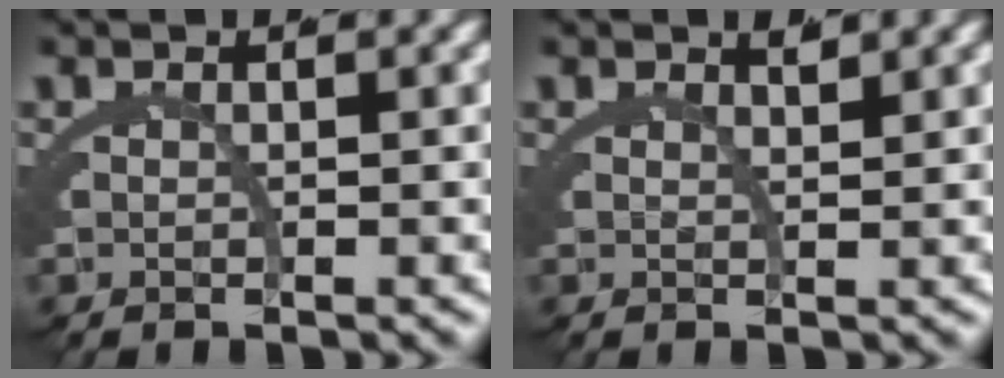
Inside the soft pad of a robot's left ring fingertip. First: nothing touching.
{"total": 0.7, "force": [0.6, -0.3, 0.4], "torque": [-0.007, -0.011, 0.018]}